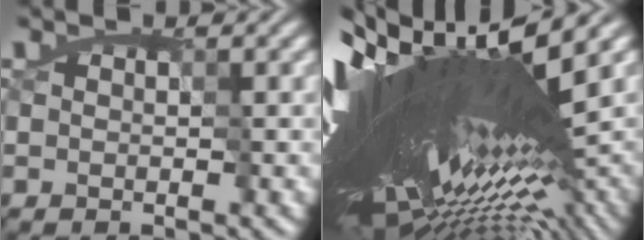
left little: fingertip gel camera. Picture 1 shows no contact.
{"total": 18.6, "force": [2.6, 5.6, 17.5], "torque": [-0.314, -0.027, 0.067]}